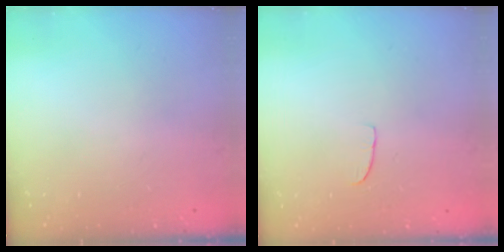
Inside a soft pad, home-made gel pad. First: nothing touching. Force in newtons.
{"total": 4.7, "press": 4.7, "slide": 0.3}